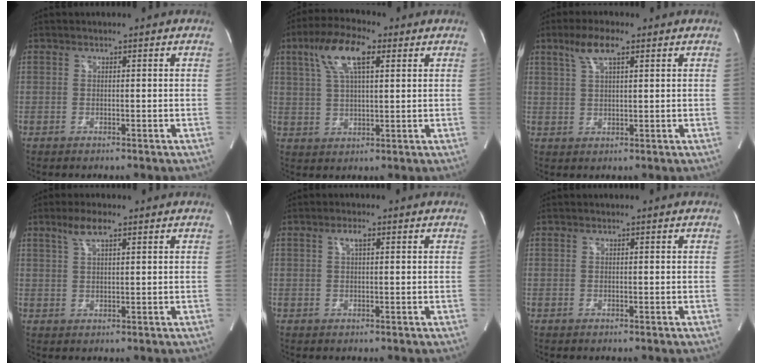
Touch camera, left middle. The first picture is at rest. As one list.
[{"total": 9.9, "force": [4.4, 2.9, 8.4], "torque": [-0.170, 0.024, 0.083]}, {"total": 5.3, "force": [3.1, 1.1, 4.1], "torque": [-0.089, 0.014, 0.061]}, {"total": 4.1, "force": [2.6, 0.8, 3.0], "torque": [-0.066, 0.011, 0.054]}, {"total": 1.8, "force": [0.7, 0.4, 1.6], "torque": [-0.031, 0.004, 0.013]}, {"total": 0.0}]